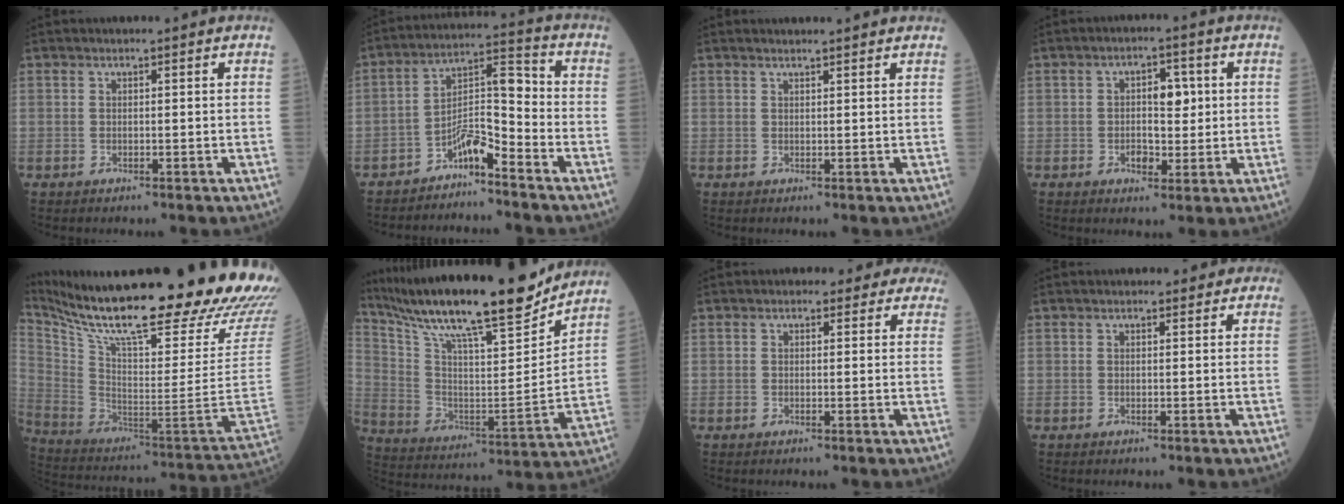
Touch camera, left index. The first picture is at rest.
{"total": 6.6, "force": [-4.7, 1.4, 4.5], "torque": [-0.084, 0.020, -0.087]}
{"total": 4.1, "force": [3.9, 0.1, 1.3], "torque": [-0.020, 0.020, 0.045]}
{"total": 5.2, "force": [0.5, 3.1, 4.2], "torque": [-0.065, 0.014, 0.013]}
{"total": 38.2, "force": [30.6, 3.6, 22.6], "torque": [-0.364, -0.103, 0.445]}
{"total": 24.9, "force": [20.9, 2.8, 13.2], "torque": [-0.250, -0.013, 0.337]}
{"total": 4.1, "force": [3.1, 2.4, 1.1], "torque": [0.004, 0.008, 0.019]}
{"total": 0.9, "force": [0.4, 0.8, 0.4], "torque": [0.000, 0.001, -0.002]}